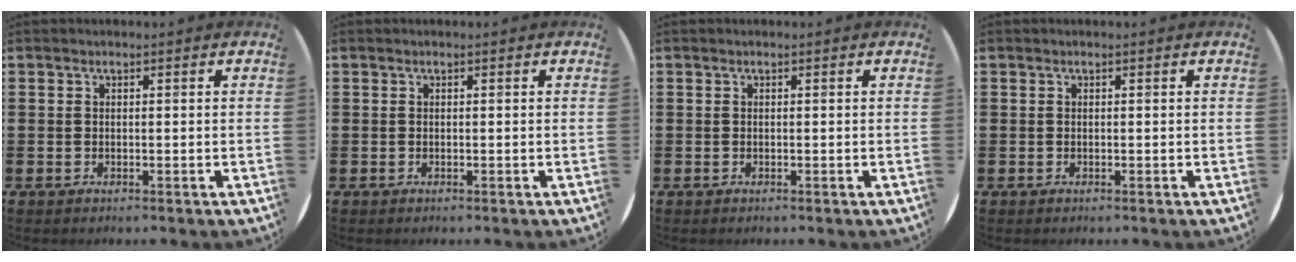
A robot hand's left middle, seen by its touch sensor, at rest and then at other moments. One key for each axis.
{"total": 0.0}
{"total": 0.0}
{"total": 0.0}